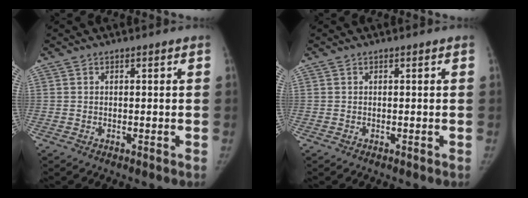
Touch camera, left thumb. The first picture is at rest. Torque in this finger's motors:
{"motor_torque": [0.02, 0.02, 0.20, -0.20, 0.00]}